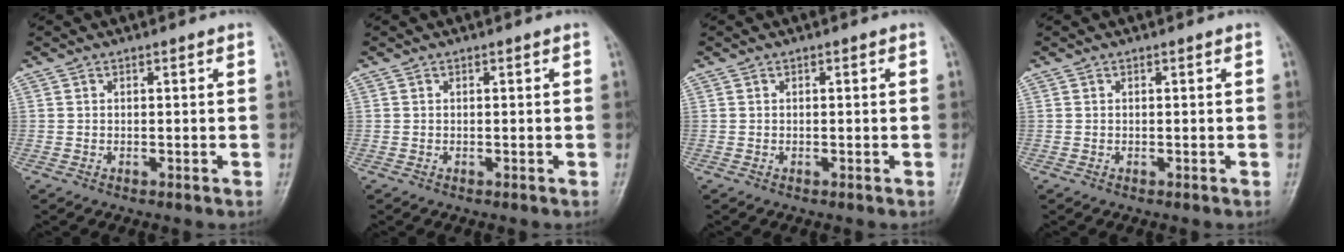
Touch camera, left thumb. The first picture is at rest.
{"total": 0.0}
{"total": 0.0}
{"total": 0.0}